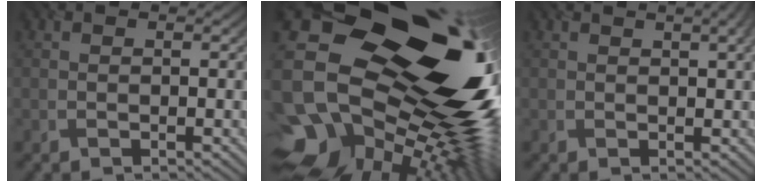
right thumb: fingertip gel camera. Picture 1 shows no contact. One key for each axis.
{"total": 20.0, "fx": -1.0, "fy": 14.6, "fz": 13.7, "tx": -0.287, "ty": -0.039, "tz": -0.010}
{"total": 2.1, "fx": 1.2, "fy": 0.6, "fz": 1.6, "tx": -0.022, "ty": 0.003, "tz": 0.020}